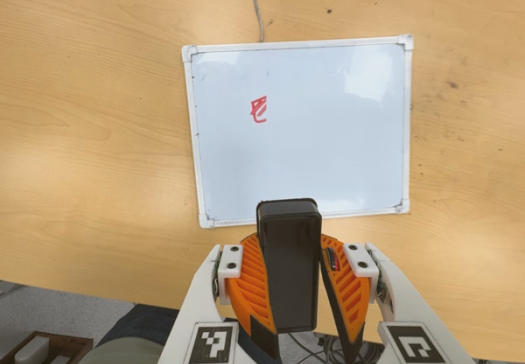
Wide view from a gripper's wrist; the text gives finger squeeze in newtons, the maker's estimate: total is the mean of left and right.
{"total": 10.9, "left": 10.5, "right": 11.2}